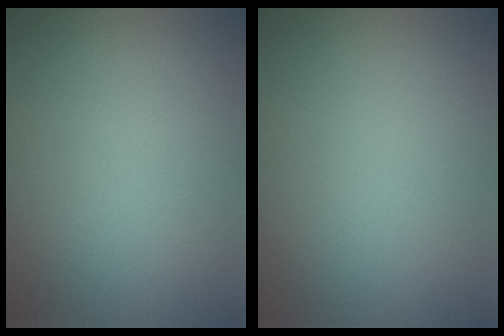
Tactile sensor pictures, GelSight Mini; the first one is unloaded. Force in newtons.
{"total": 0.0}